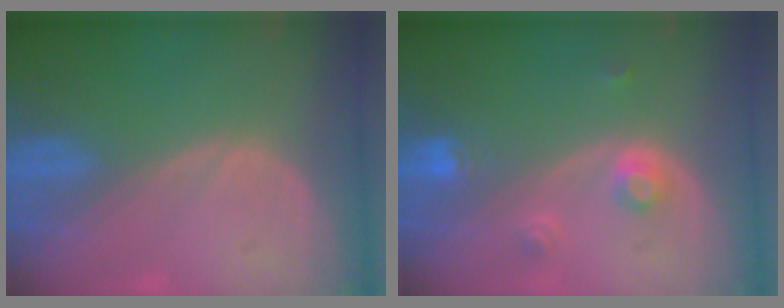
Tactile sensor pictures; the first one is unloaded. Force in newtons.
{"total": 3.1, "press": 2.8, "slide": 1.2}